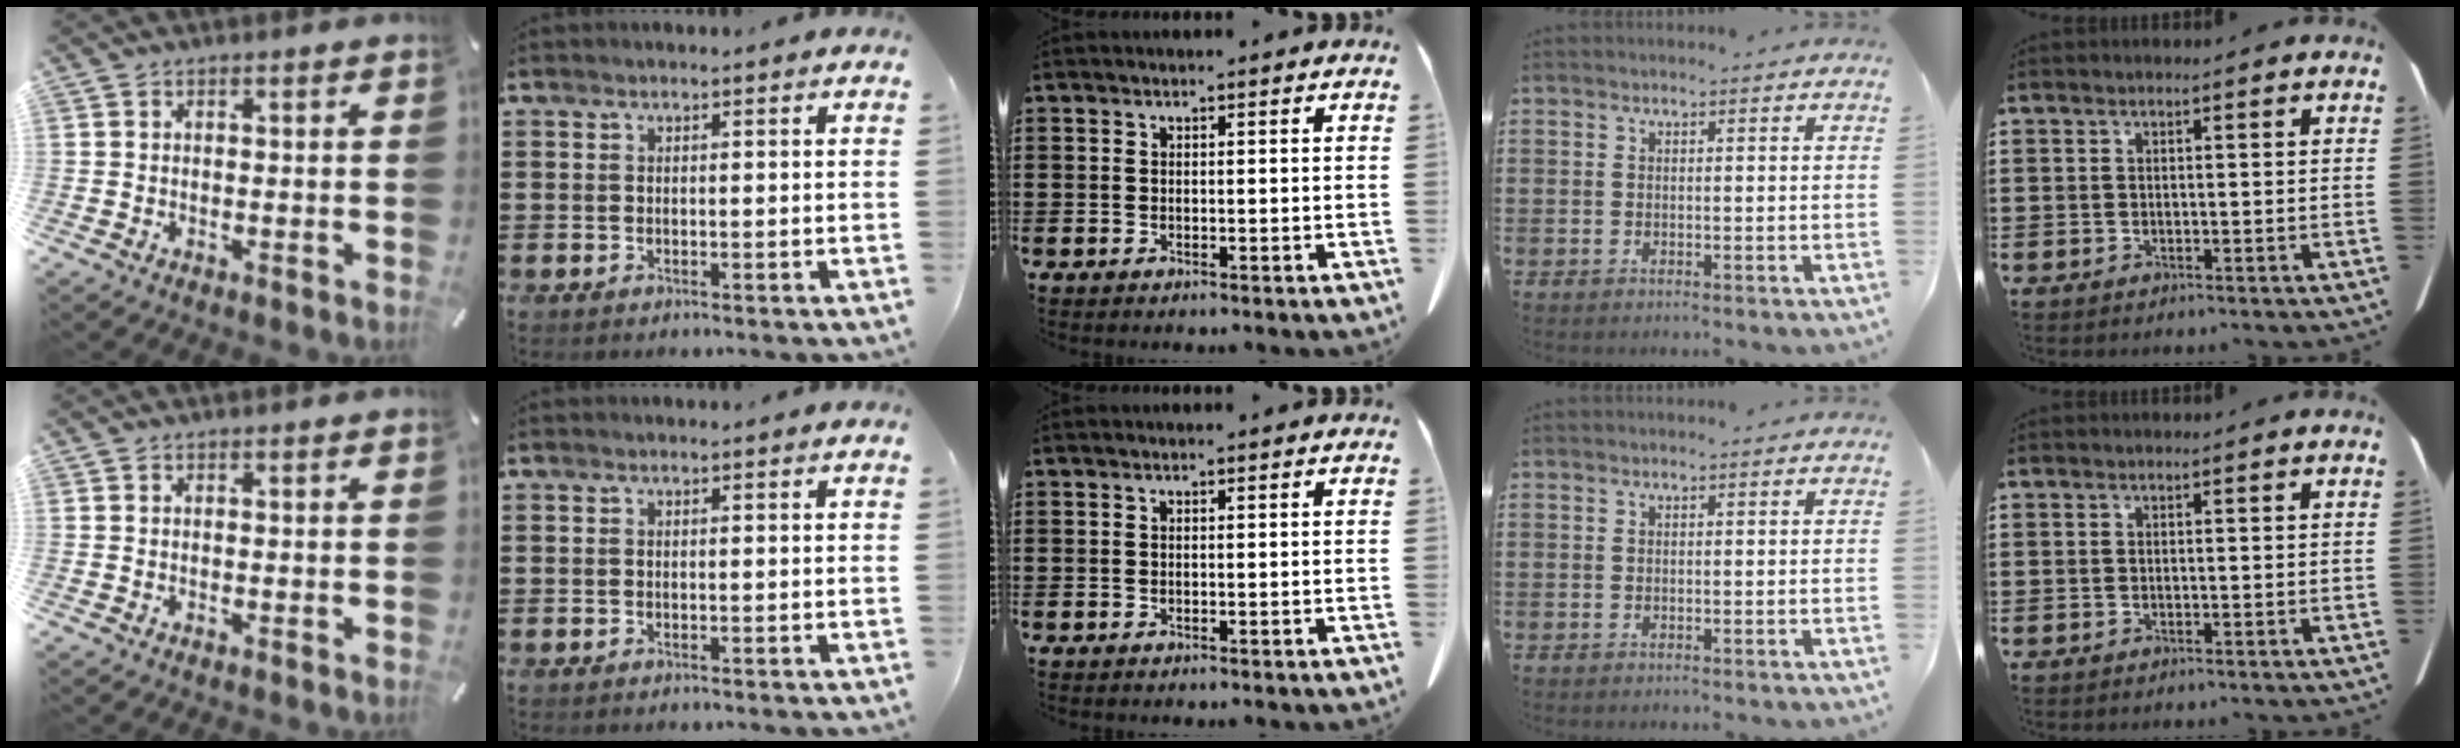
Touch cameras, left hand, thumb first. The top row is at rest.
{}